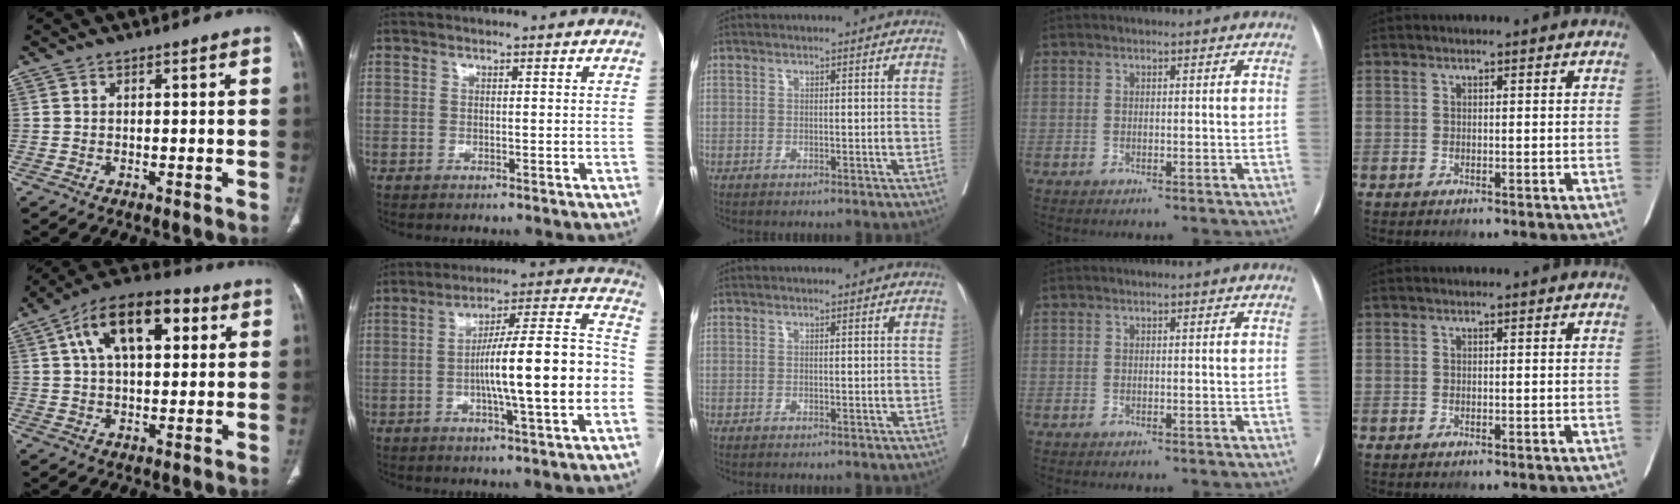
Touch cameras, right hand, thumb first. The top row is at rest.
{"thumb": {"total": 15.7, "force": [5.1, 8.1, 12.4], "torque": [-0.186, 0.021, 0.075]}, "index": {"total": 16.4, "force": [-3.4, 0.9, 16.1], "torque": [-0.248, 0.022, -0.054]}}